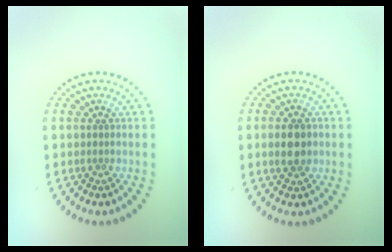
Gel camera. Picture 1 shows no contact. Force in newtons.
{"total": 2.9, "press": 2.9, "slide": 0.1}